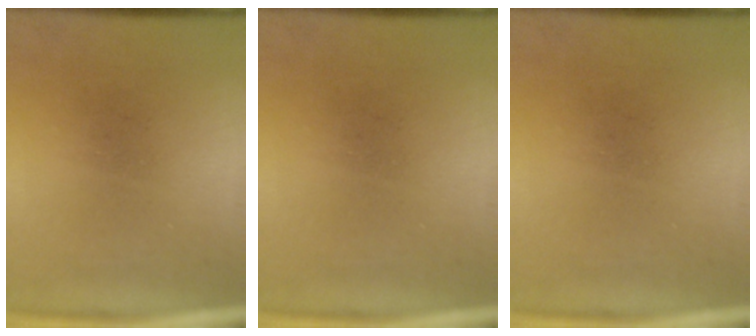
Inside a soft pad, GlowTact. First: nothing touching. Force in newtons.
{"total": 0.0}
{"total": 0.0}